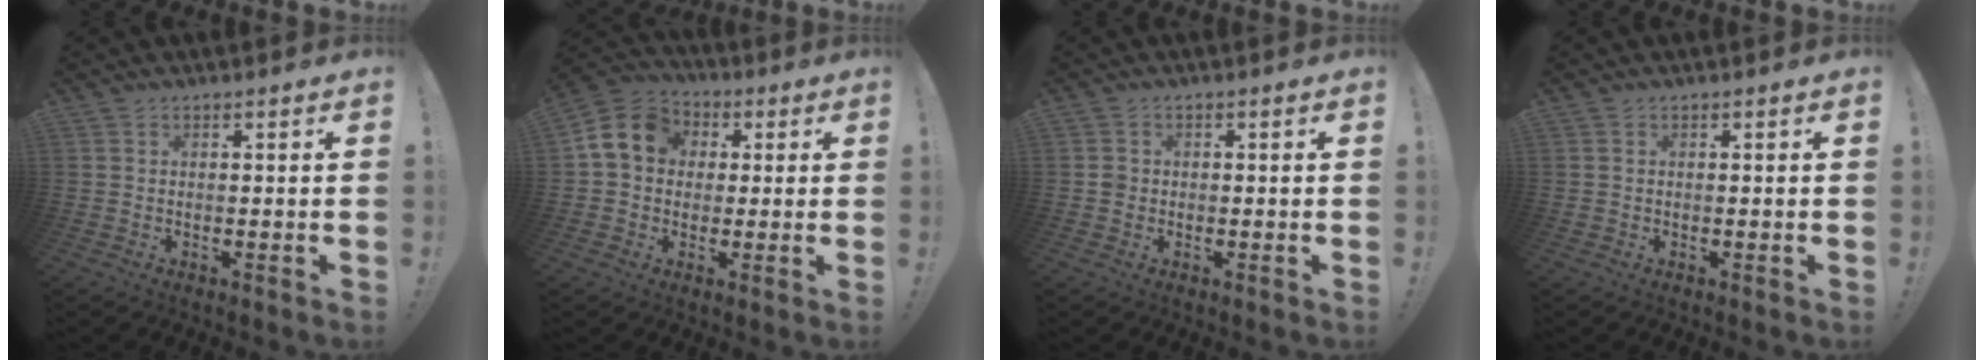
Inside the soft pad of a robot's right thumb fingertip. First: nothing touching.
{"total": 11.5, "force": [2.6, 9.5, 5.9], "torque": [-0.095, 0.006, 0.057]}
{"total": 1.6, "force": [-0.3, 1.5, 0.6], "torque": [-0.005, 0.004, -0.006]}
{"total": 0.6, "force": [-0.2, 0.6, -0.1], "torque": [-0.006, 0.006, -0.002]}